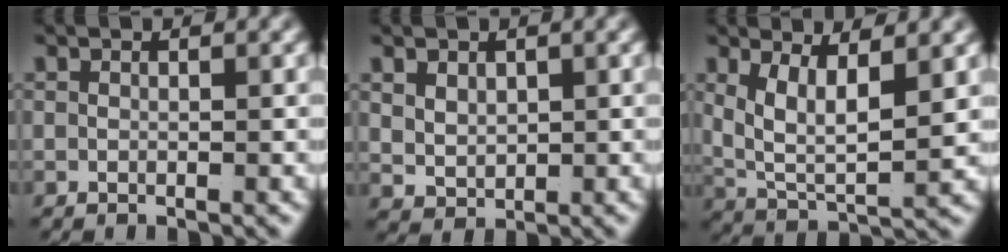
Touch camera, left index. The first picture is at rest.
{"total": 2.2, "force": [0.9, 1.6, 1.2], "torque": [-0.030, -0.017, 0.034]}
{"total": 5.9, "force": [1.3, 3.8, 4.4], "torque": [-0.109, -0.034, 0.035]}